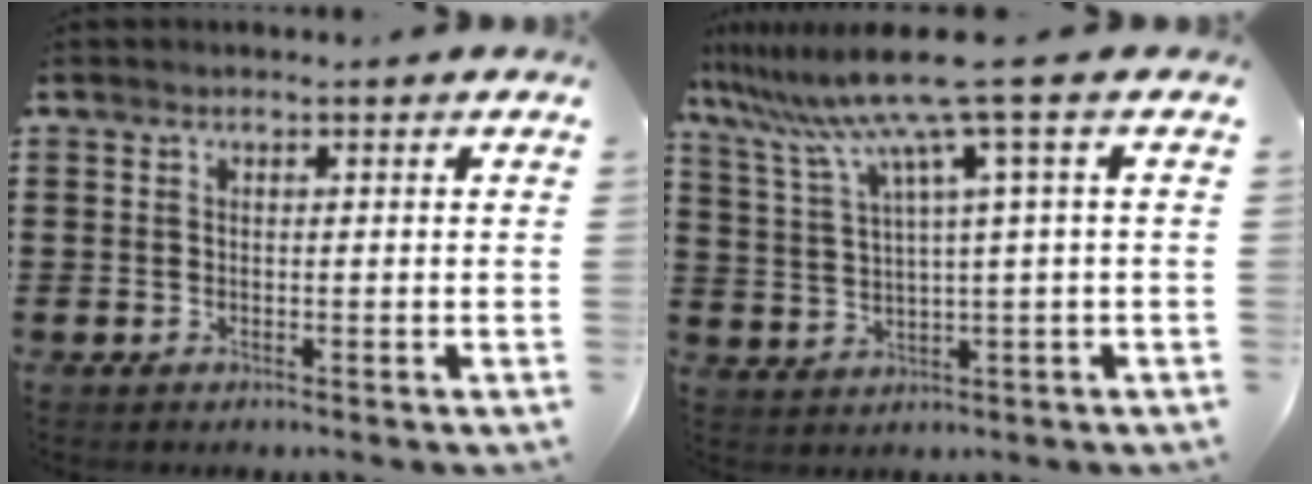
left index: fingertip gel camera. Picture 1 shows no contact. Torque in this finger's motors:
{"motor_torque": [0.44, 0.31, 0.34, 0.06]}